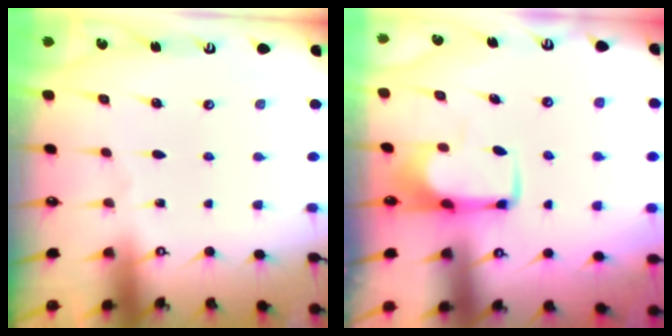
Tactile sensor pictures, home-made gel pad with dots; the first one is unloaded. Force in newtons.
{"total": 2.0, "press": 1.9, "slide": 0.4}